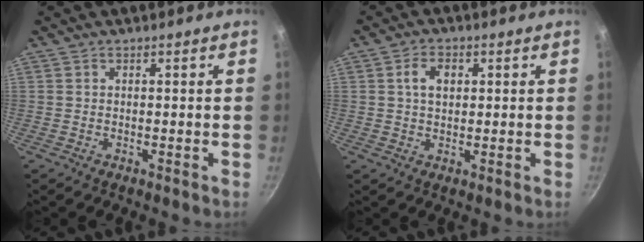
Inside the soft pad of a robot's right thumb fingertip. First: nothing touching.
{"total": 4.5, "force": [1.1, 3.0, 3.2], "torque": [-0.039, 0.002, 0.018]}